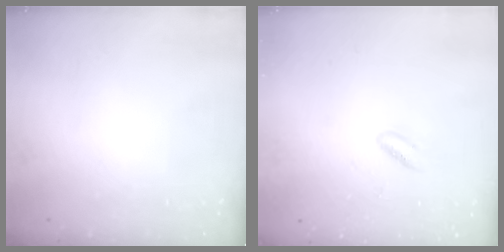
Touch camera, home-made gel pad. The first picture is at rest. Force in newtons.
{"total": 2.8, "press": 2.5, "slide": 1.3}